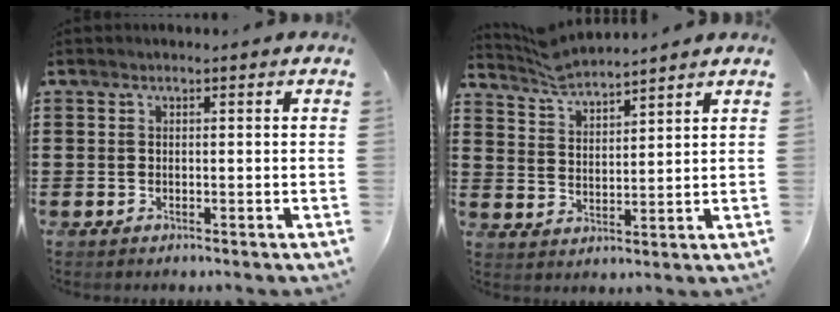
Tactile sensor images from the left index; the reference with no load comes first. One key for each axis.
{"total": 4.6, "fx": 4.6, "fy": 0.1, "fz": 0.6, "tx": -0.030, "ty": -0.020, "tz": 0.082}